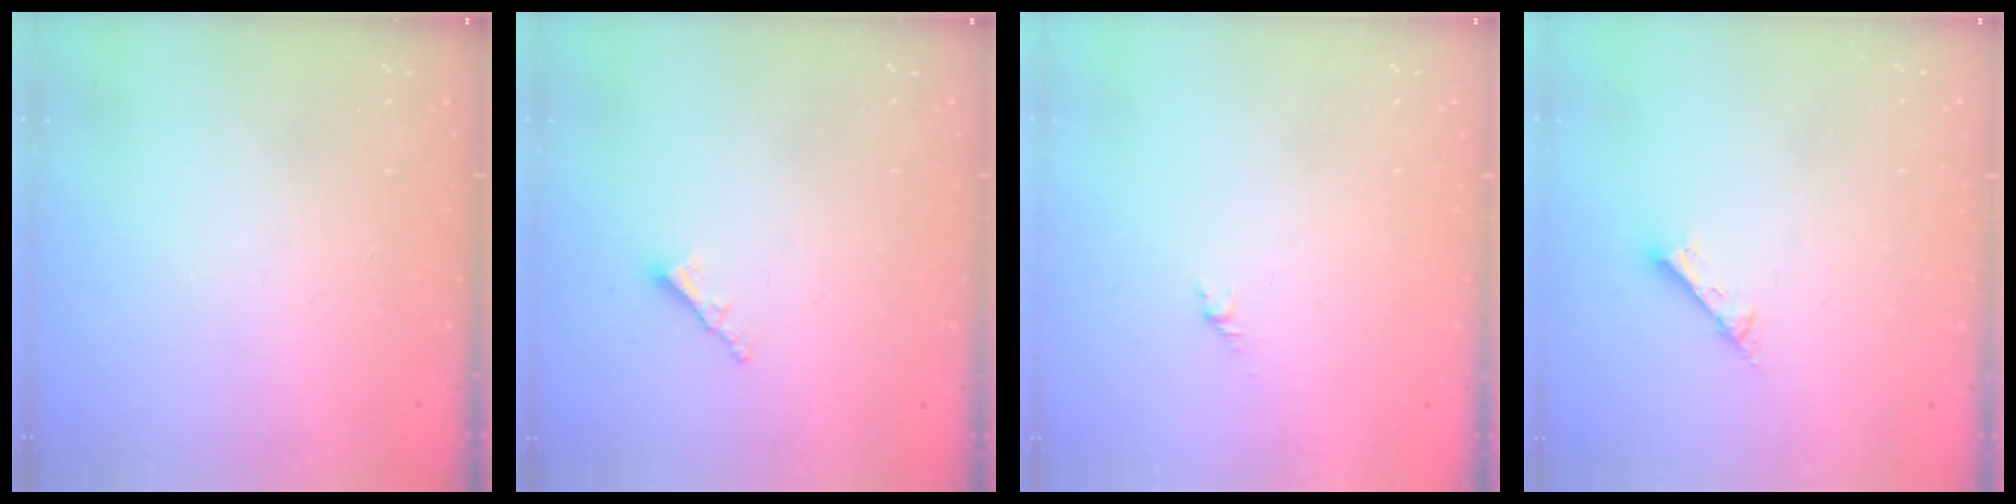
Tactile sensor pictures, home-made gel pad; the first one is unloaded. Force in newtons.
{"total": 2.5, "press": 2.5, "slide": 0.3}
{"total": 1.7, "press": 1.6, "slide": 0.7}
{"total": 5.0, "press": 5.0, "slide": 0.7}